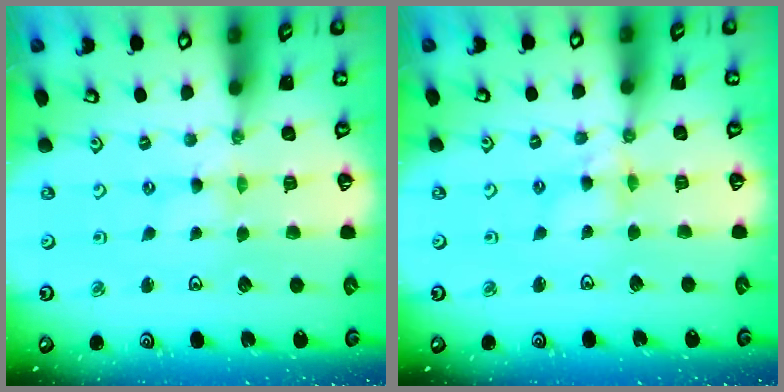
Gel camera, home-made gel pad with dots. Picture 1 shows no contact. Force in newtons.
{"total": 4.9, "press": 4.9, "slide": 0.5}